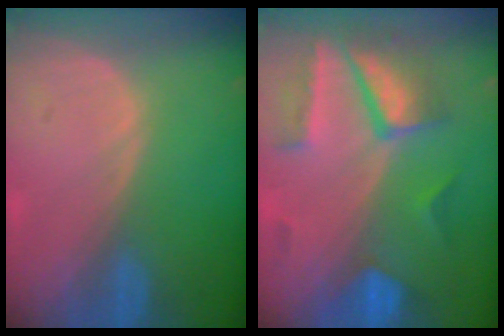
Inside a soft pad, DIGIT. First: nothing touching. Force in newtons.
{"total": 9.3, "press": 8.2, "slide": 4.3}